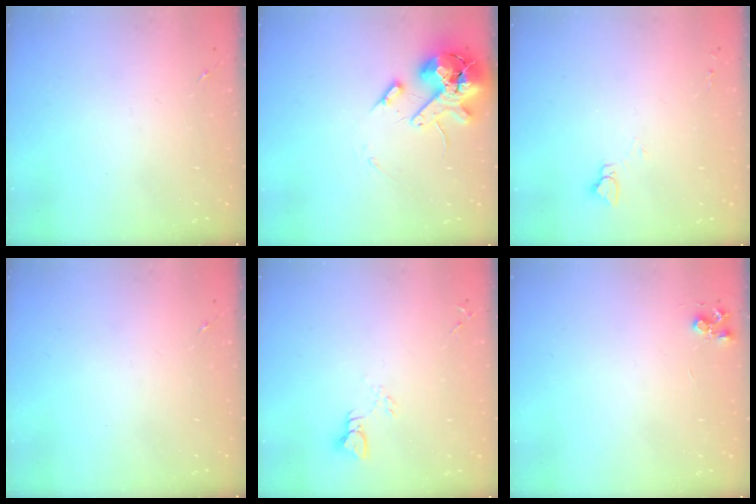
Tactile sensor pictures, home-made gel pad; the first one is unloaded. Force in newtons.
{"total": 14.6, "press": 14.4, "slide": 2.4}
{"total": 4.0, "press": 4.0, "slide": 0.4}
{"total": 0.0}
{"total": 2.8, "press": 2.8, "slide": 0.2}
{"total": 4.6, "press": 4.5, "slide": 0.7}